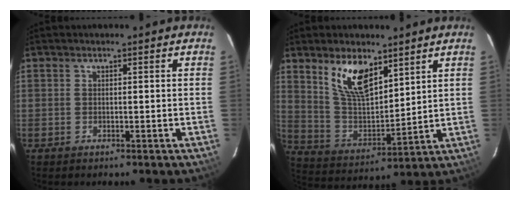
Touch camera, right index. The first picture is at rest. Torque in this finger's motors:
{"motor_torque": [1.09, 1.04, 0.30, 0.14]}